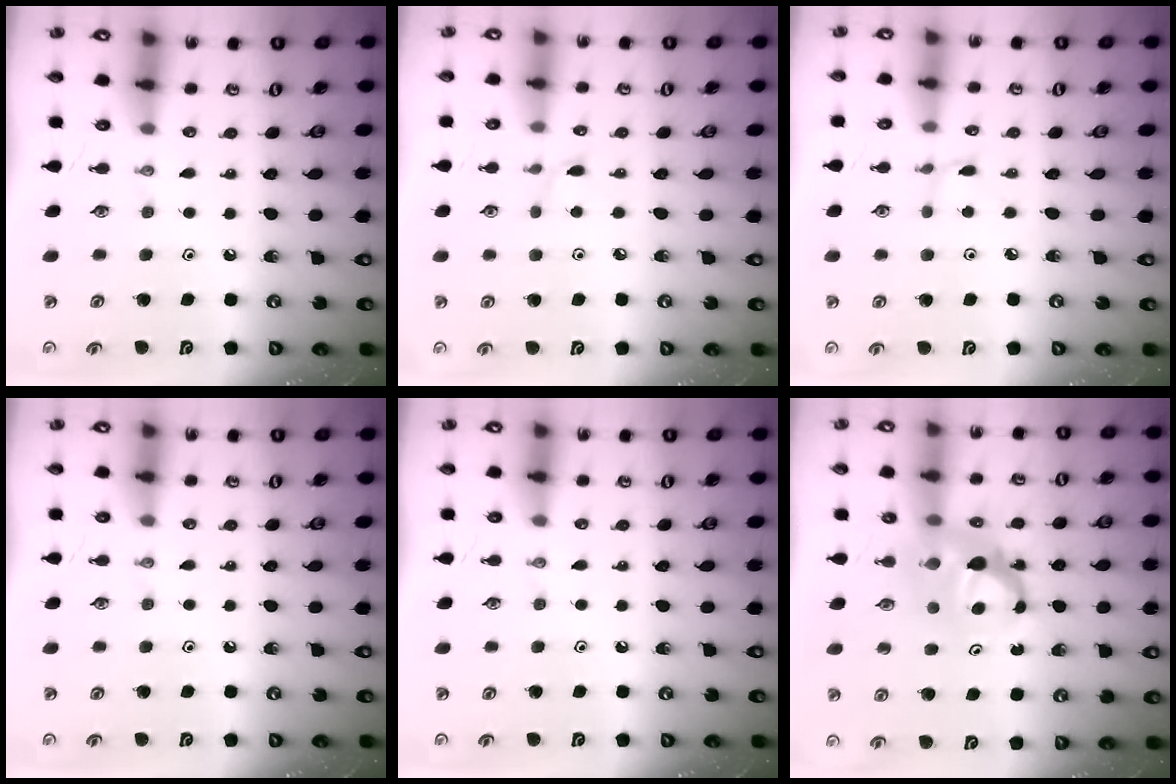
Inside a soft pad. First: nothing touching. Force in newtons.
{"total": 1.8, "press": 1.7, "slide": 0.2}
{"total": 1.6, "press": 1.5, "slide": 0.2}
{"total": 0.0}
{"total": 0.0}
{"total": 6.6, "press": 6.6, "slide": 0.5}